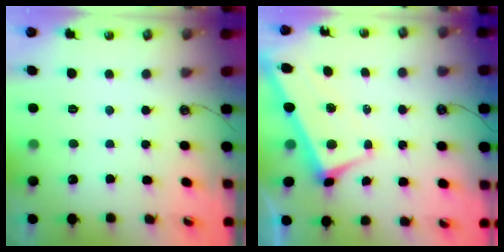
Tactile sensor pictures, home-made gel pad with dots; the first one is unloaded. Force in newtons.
{"total": 2.9, "press": 2.8, "slide": 0.9}